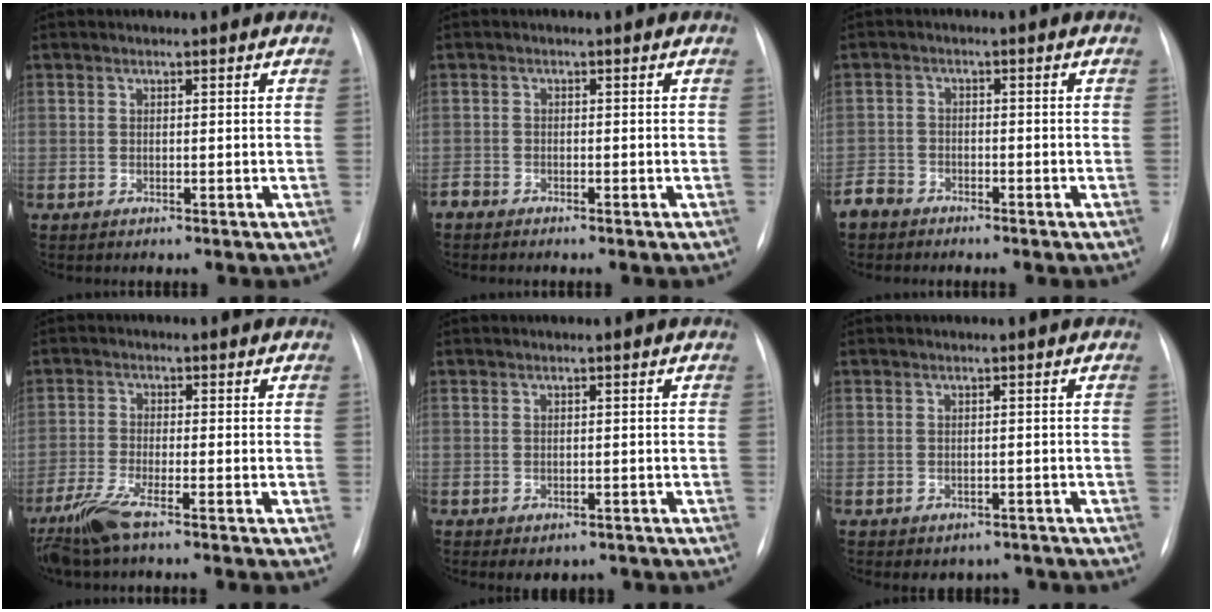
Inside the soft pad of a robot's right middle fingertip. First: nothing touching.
{"total": 1.2, "force": [-1.1, 0.4, 0.1], "torque": [0.000, 0.000, -0.018]}
{"total": 3.4, "force": [-2.9, 1.7, 0.1], "torque": [-0.004, 0.001, -0.057]}
{"total": 6.2, "force": [-4.5, 0.1, 4.2], "torque": [-0.097, -0.020, -0.093]}
{"total": 3.2, "force": [-2.4, 1.9, 1.0], "torque": [-0.007, 0.006, -0.024]}
{"total": 3.4, "force": [-2.7, 2.0, 0.5], "torque": [0.000, 0.013, -0.031]}